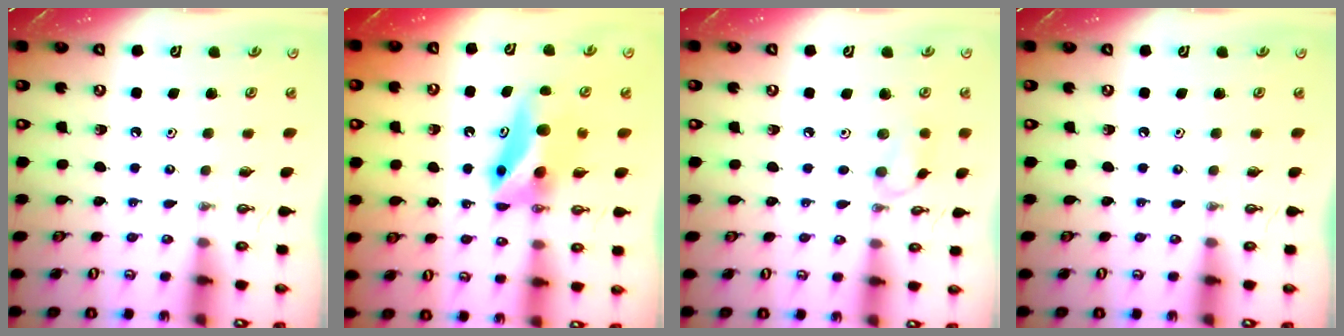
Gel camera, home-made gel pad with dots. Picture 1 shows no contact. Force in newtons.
{"total": 8.1, "press": 7.3, "slide": 3.5}
{"total": 7.7, "press": 7.1, "slide": 3.2}
{"total": 0.0}